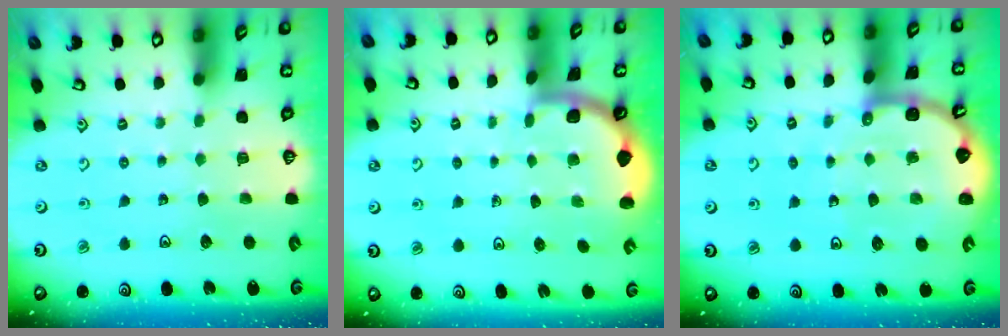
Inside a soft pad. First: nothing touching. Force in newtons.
{"total": 1.7, "press": 1.7, "slide": 0.0}
{"total": 7.1, "press": 7.1, "slide": 0.8}